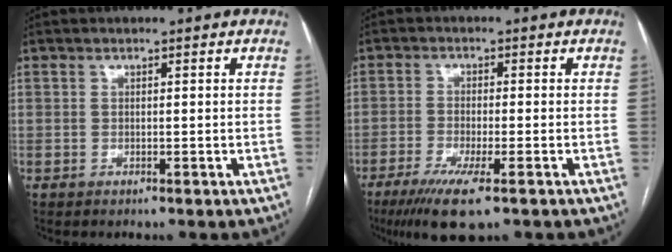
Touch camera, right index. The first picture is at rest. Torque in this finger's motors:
{"motor_torque": [0.83, -0.33, 0.16, 0.10]}